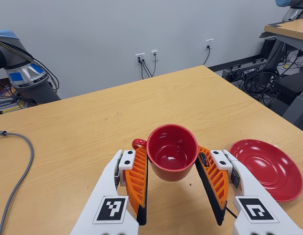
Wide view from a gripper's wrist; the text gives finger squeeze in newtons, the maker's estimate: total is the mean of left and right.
{"total": 3.1, "left": 2.6, "right": 3.6}